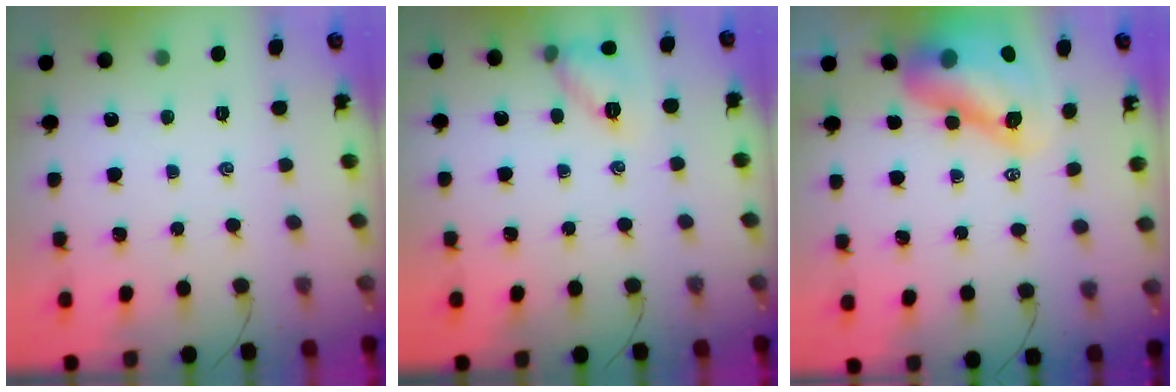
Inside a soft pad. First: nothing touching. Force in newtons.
{"total": 8.5, "press": 8.4, "slide": 1.4}
{"total": 14.2, "press": 13.7, "slide": 3.9}